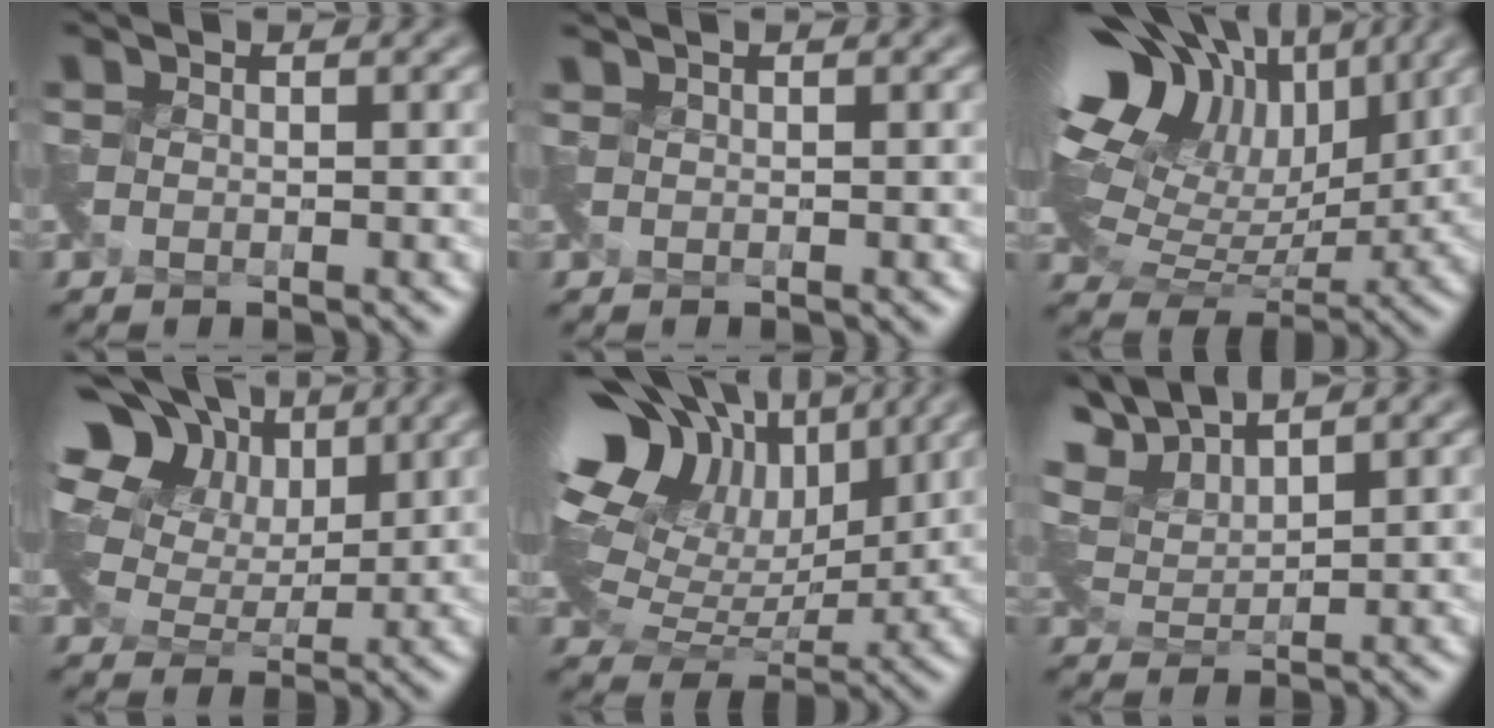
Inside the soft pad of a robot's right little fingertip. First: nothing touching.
{"total": 0.0}
{"total": 14.5, "force": [6.9, 8.8, 9.2], "torque": [-0.185, 0.043, 0.132]}
{"total": 15.8, "force": [9.1, 9.8, 8.3], "torque": [-0.168, 0.059, 0.138]}
{"total": 13.6, "force": [7.5, 8.1, 7.9], "torque": [-0.170, 0.050, 0.137]}
{"total": 5.5, "force": [5.0, 1.3, 1.9], "torque": [-0.056, 0.015, 0.091]}